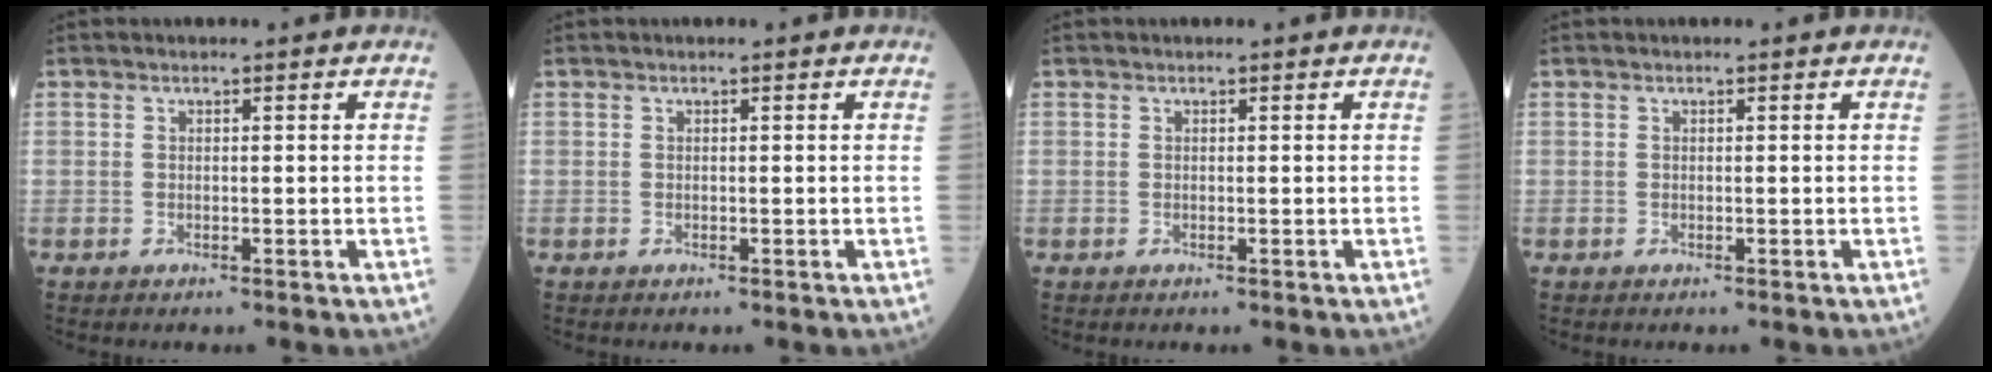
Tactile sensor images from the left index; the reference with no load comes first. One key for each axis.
{"total": 0.0}
{"total": 0.0}
{"total": 0.0}